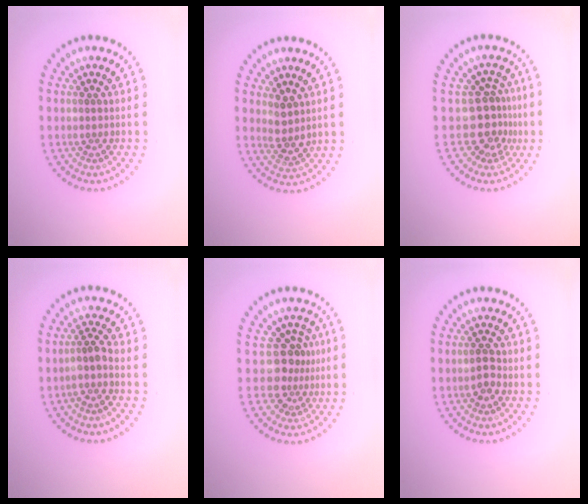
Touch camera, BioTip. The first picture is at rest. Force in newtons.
{"total": 2.2, "press": 1.8, "slide": 1.3}
{"total": 3.3, "press": 2.4, "slide": 2.3}
{"total": 2.0, "press": 1.6, "slide": 1.2}
{"total": 3.3, "press": 2.3, "slide": 2.3}
{"total": 1.9, "press": 1.9, "slide": 0.1}